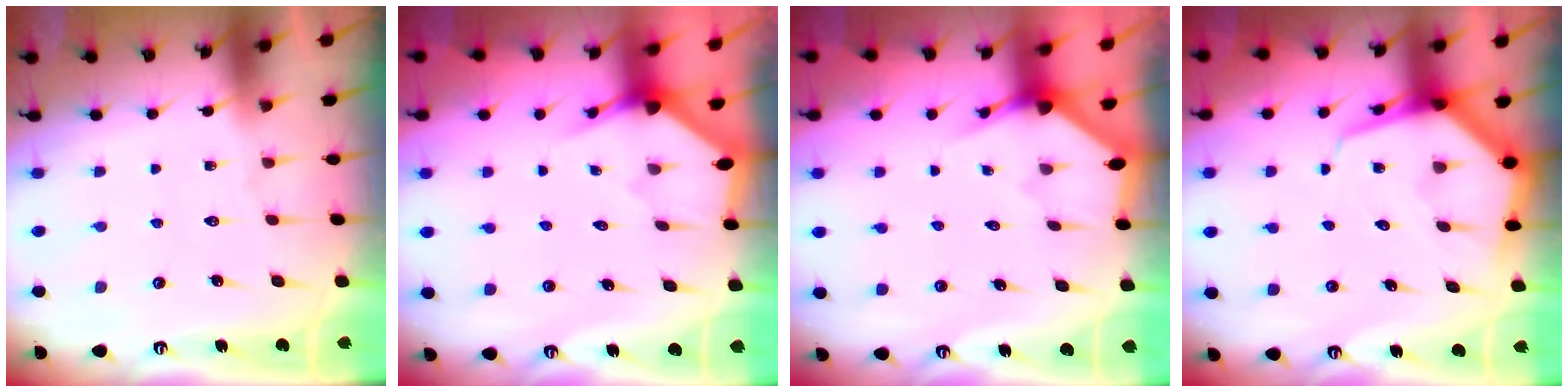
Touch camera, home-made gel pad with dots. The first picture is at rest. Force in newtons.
{"total": 2.8, "press": 2.8, "slide": 0.2}
{"total": 2.8, "press": 2.8, "slide": 0.2}
{"total": 7.6, "press": 7.6, "slide": 0.9}